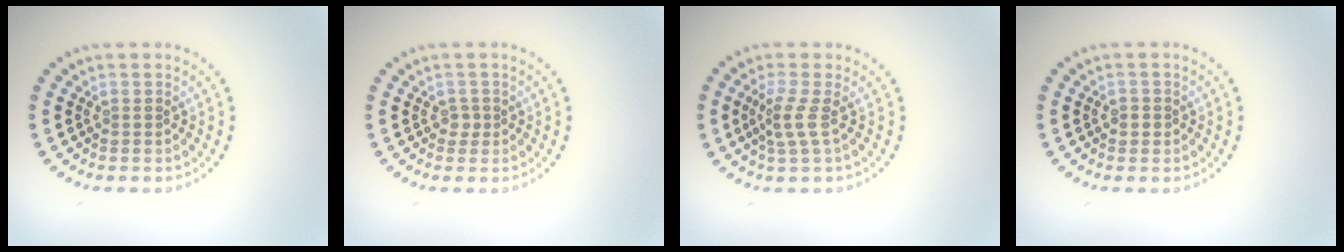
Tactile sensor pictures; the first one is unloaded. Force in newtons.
{"total": 0.9, "press": 0.7, "slide": 0.6}
{"total": 2.1, "press": 1.5, "slide": 1.4}
{"total": 1.1, "press": 1.0, "slide": 0.5}